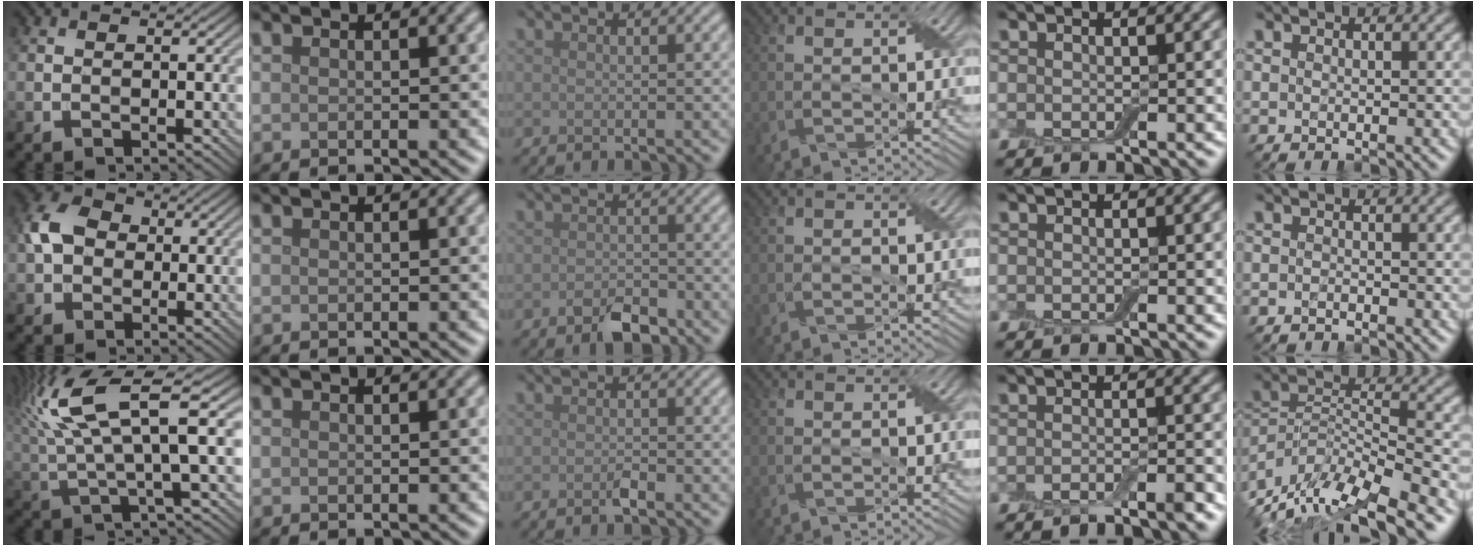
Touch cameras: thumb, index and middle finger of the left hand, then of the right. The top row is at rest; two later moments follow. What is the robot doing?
{"motion": "peel", "object": "aluminum foil"}